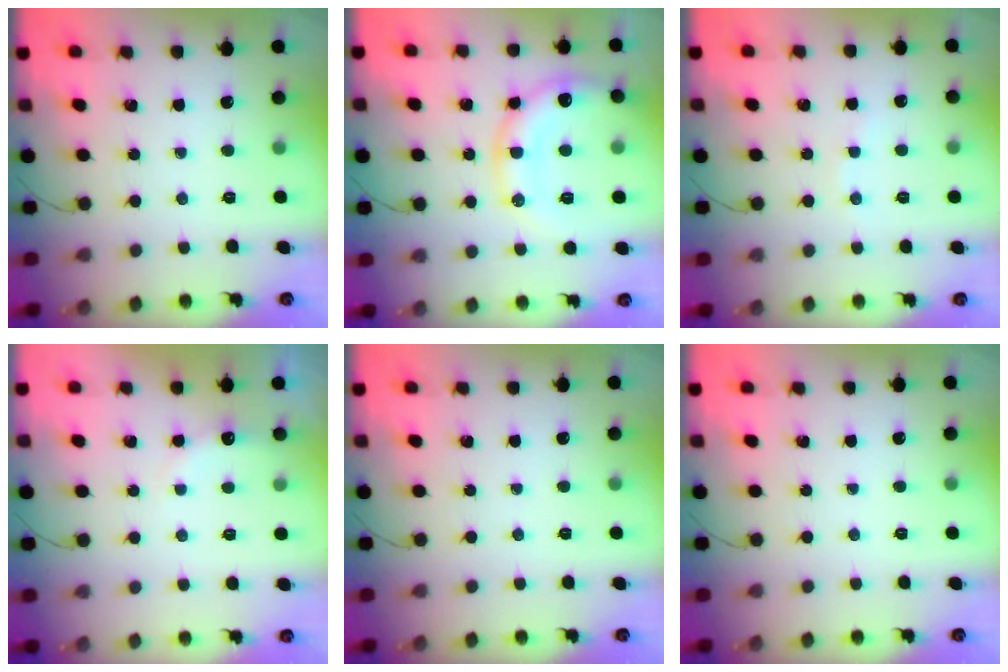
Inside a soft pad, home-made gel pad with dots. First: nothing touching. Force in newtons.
{"total": 16.4, "press": 16.2, "slide": 2.3}
{"total": 2.2, "press": 2.1, "slide": 0.7}
{"total": 6.1, "press": 6.0, "slide": 1.3}
{"total": 0.0}
{"total": 0.0}